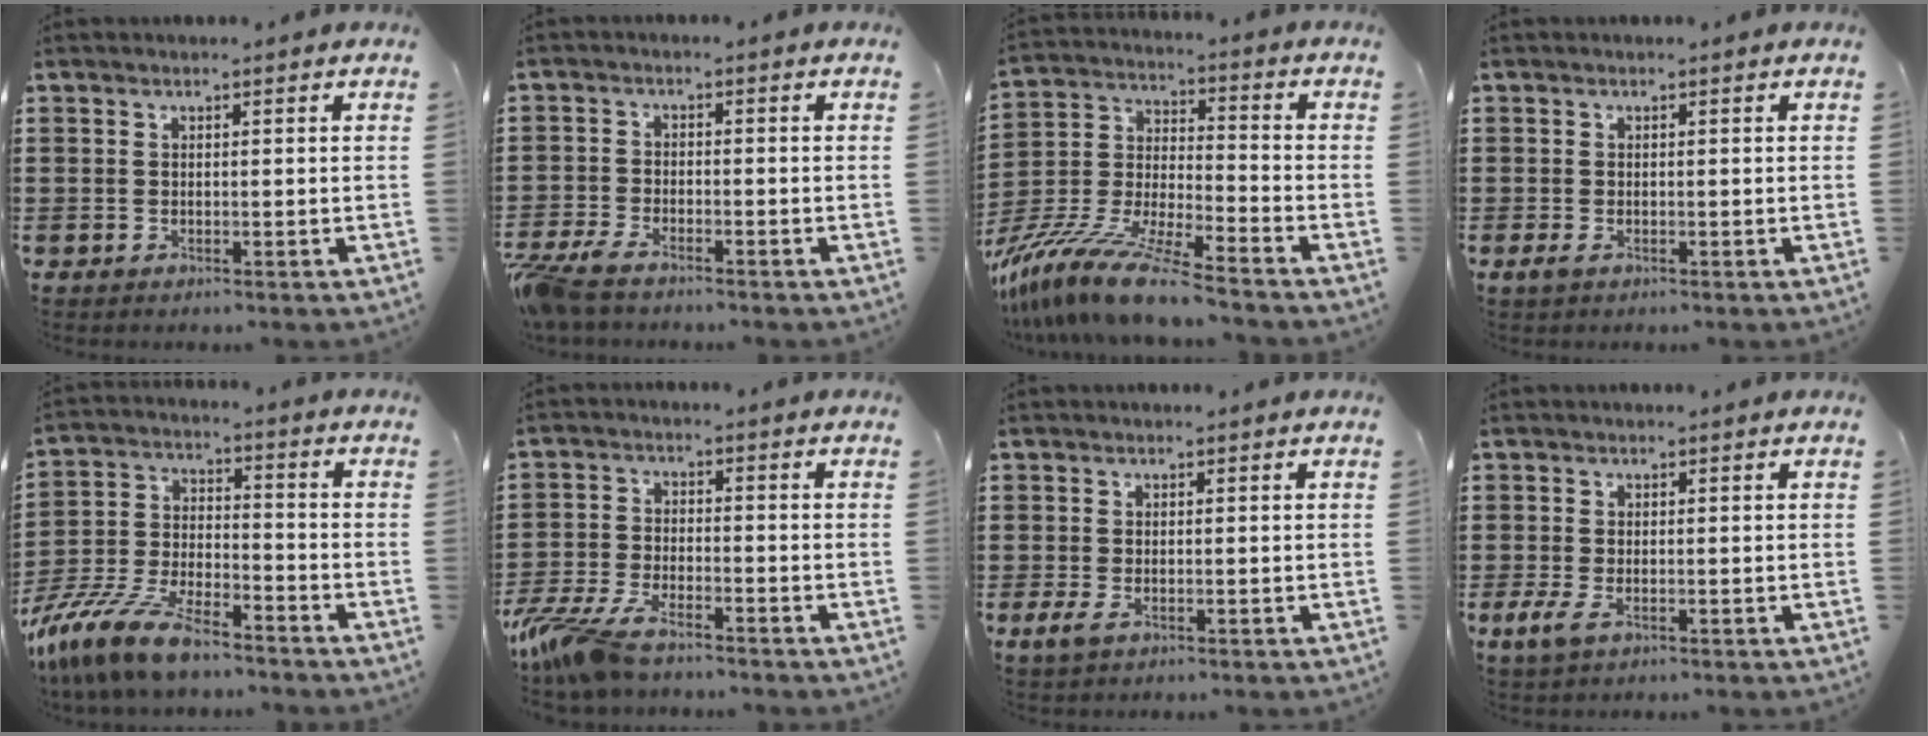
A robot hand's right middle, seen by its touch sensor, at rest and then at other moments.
{"total": 3.9, "force": [-3.5, 0.7, 1.6], "torque": [-0.063, -0.013, -0.080]}
{"total": 12.8, "force": [-11.3, 0.2, 6.0], "torque": [-0.134, 0.007, -0.227]}
{"total": 0.8, "force": [-0.3, 0.3, 0.7], "torque": [-0.022, -0.007, -0.008]}
{"total": 11.5, "force": [-9.9, 2.3, 5.4], "torque": [-0.125, 0.018, -0.200]}
{"total": 7.7, "force": [-6.1, 1.6, 4.4], "torque": [-0.121, -0.010, -0.125]}
{"total": 1.6, "force": [-0.4, 0.6, 1.4], "torque": [-0.042, -0.009, -0.011]}
{"total": 2.4, "force": [-0.7, 0.8, 2.1], "torque": [-0.059, -0.010, -0.019]}